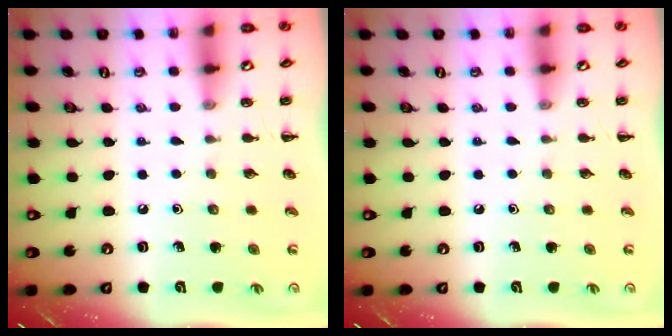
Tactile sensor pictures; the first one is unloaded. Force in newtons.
{"total": 0.0}